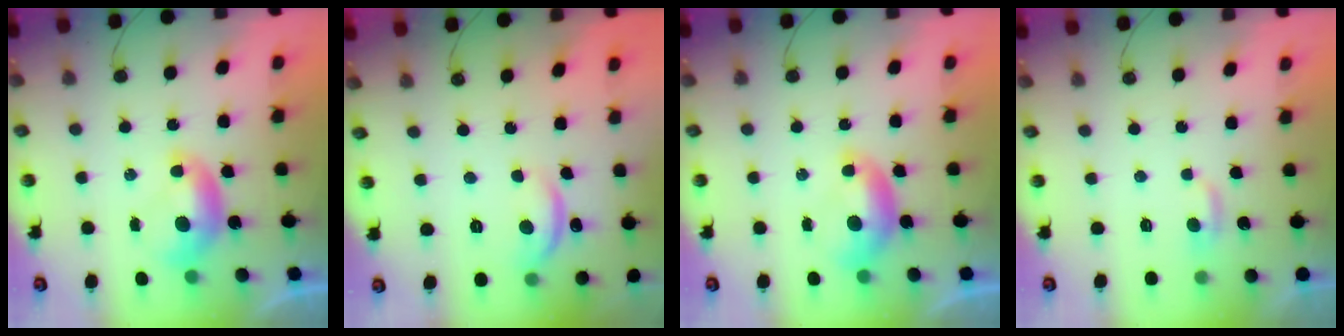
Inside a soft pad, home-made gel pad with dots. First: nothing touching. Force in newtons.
{"total": 5.8, "press": 5.8, "slide": 0.6}
{"total": 0.0}
{"total": 3.0, "press": 3.0, "slide": 0.4}